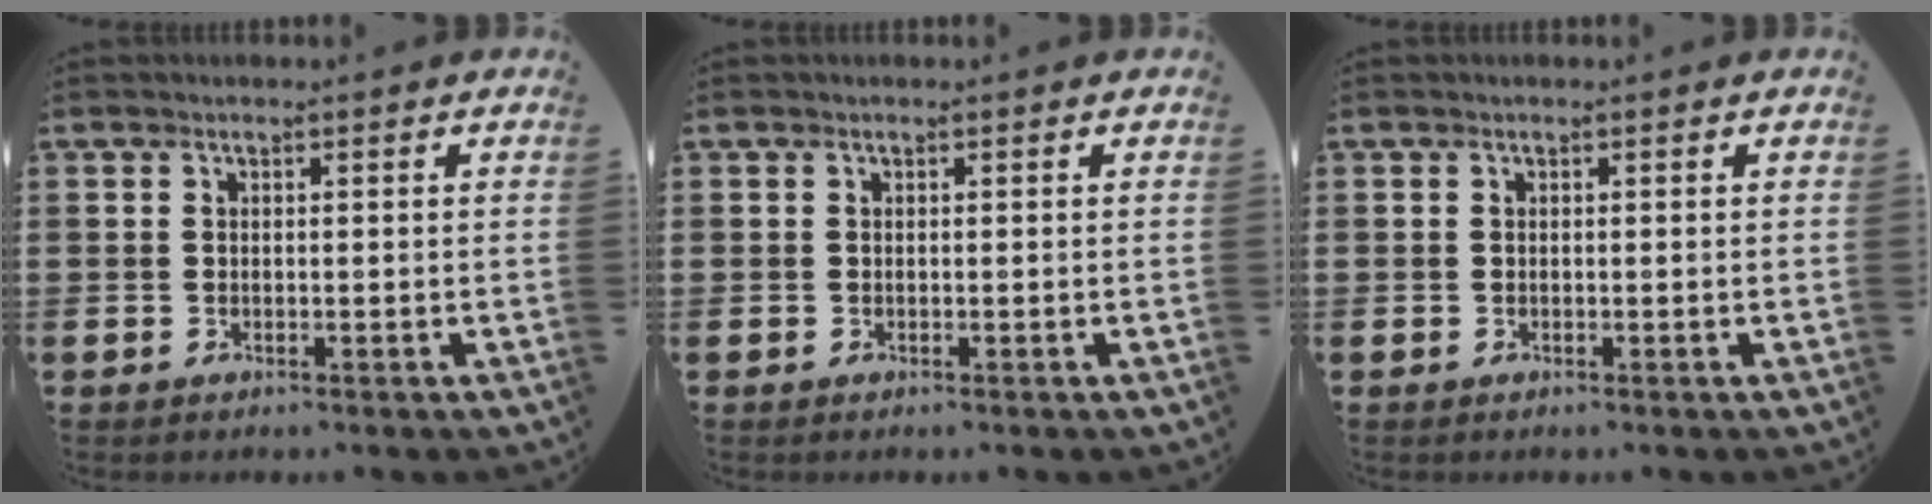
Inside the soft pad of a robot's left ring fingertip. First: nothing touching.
{"total": 0.0}
{"total": 0.0}